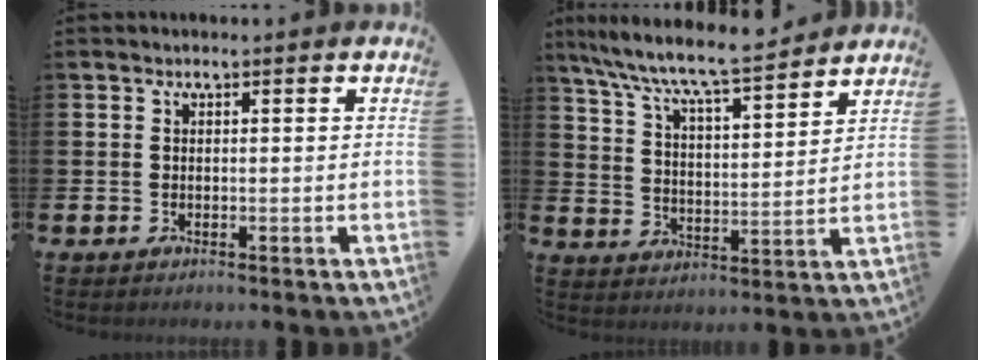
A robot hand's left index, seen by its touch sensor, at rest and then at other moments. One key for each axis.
{"total": 8.5, "fx": 8.0, "fy": 0.5, "fz": 2.8, "tx": -0.090, "ty": -0.059, "tz": 0.138}